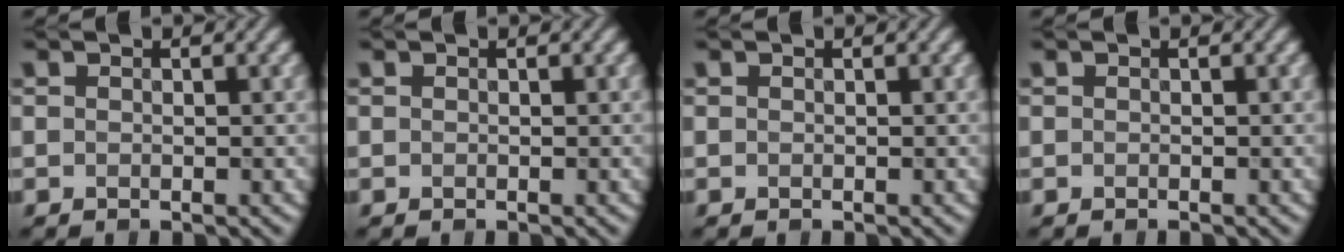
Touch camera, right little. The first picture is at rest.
{"total": 0.0}
{"total": 0.0}
{"total": 0.0}